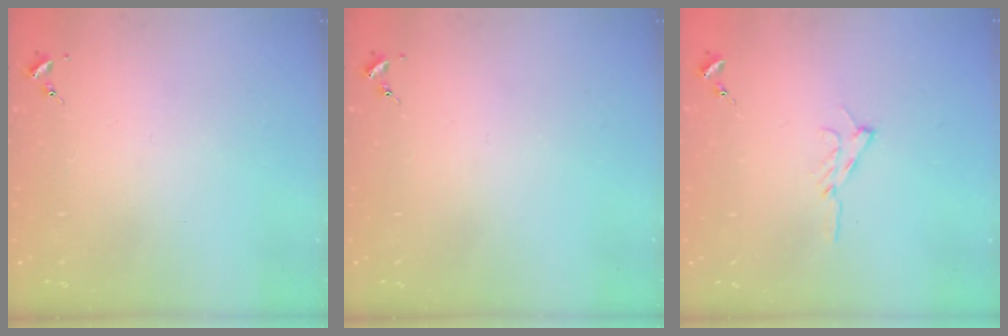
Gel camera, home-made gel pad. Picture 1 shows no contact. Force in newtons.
{"total": 0.0}
{"total": 6.5, "press": 6.5, "slide": 0.8}